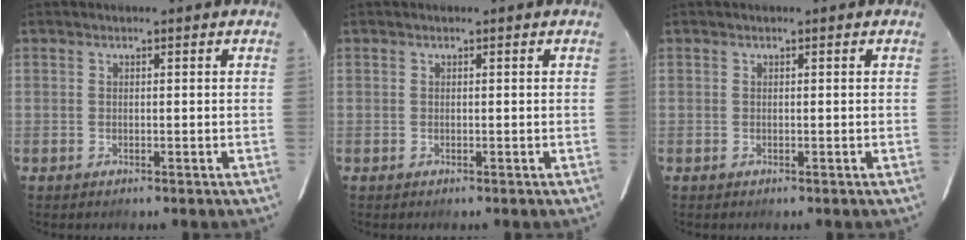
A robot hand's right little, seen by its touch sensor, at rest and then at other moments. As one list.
[{"total": 0.0}, {"total": 0.0}]